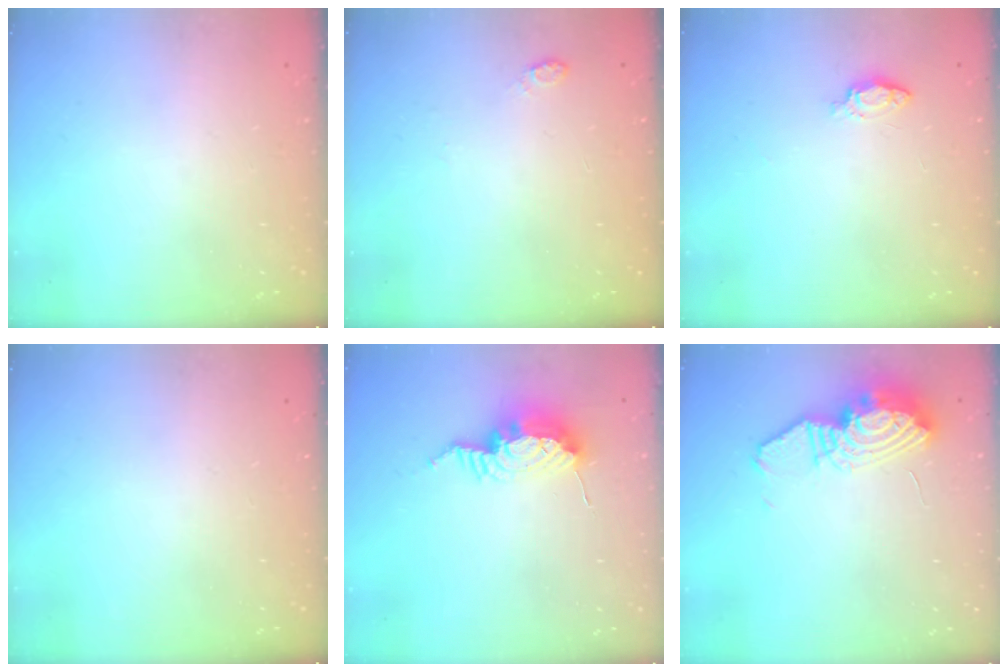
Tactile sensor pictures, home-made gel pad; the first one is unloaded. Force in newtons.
{"total": 3.3, "press": 3.2, "slide": 0.5}
{"total": 4.7, "press": 4.7, "slide": 0.6}
{"total": 0.0}
{"total": 10.4, "press": 10.4, "slide": 1.0}
{"total": 15.2, "press": 15.1, "slide": 1.2}